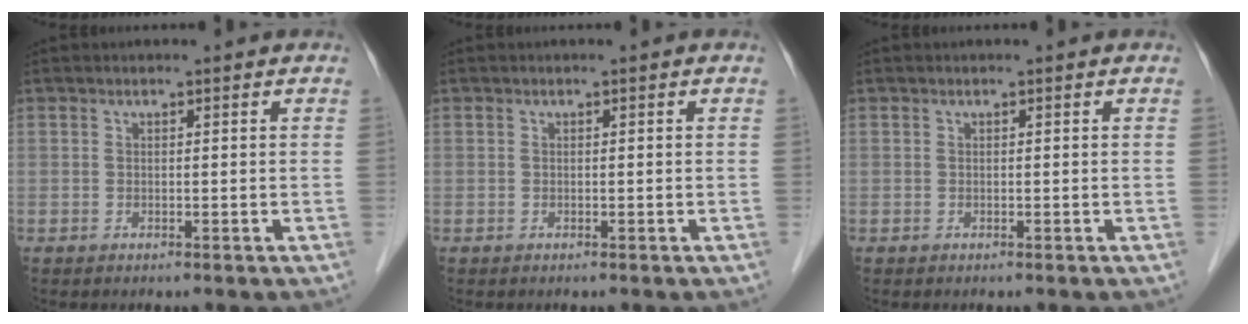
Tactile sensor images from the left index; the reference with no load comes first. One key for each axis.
{"total": 0.0}
{"total": 0.0}